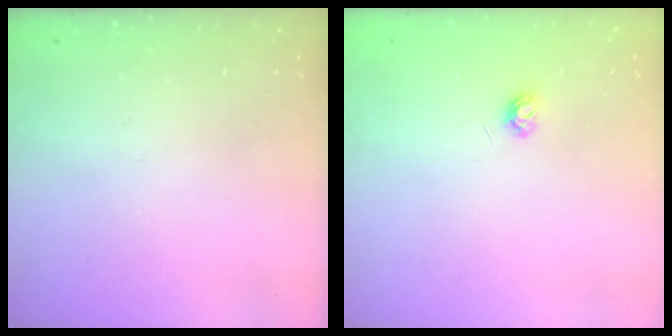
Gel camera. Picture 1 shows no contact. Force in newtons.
{"total": 4.2, "press": 4.2, "slide": 0.6}